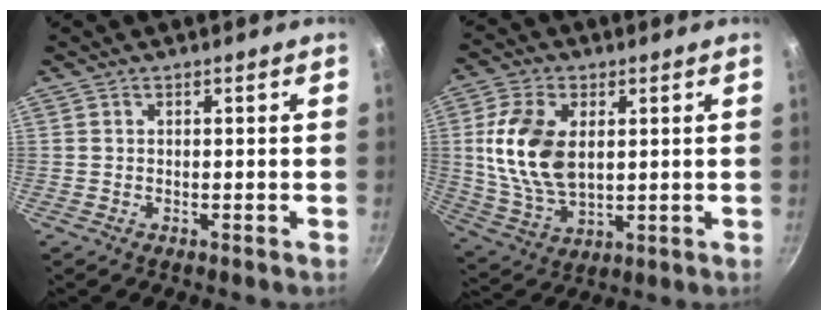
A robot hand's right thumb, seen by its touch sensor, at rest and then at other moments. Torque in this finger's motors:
{"motor_torque": [1.07, 1.93, 1.64, 0.02, 0.14]}